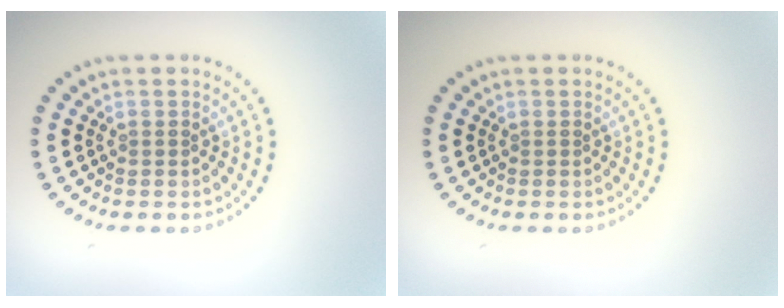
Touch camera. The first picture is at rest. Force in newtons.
{"total": 0.0}